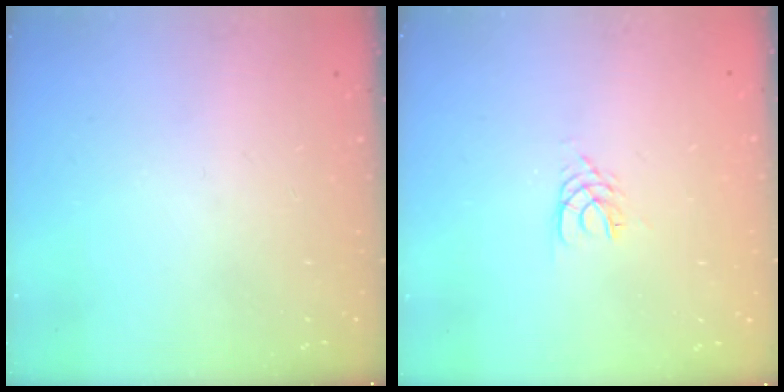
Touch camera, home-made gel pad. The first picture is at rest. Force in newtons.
{"total": 3.0, "press": 2.9, "slide": 0.4}